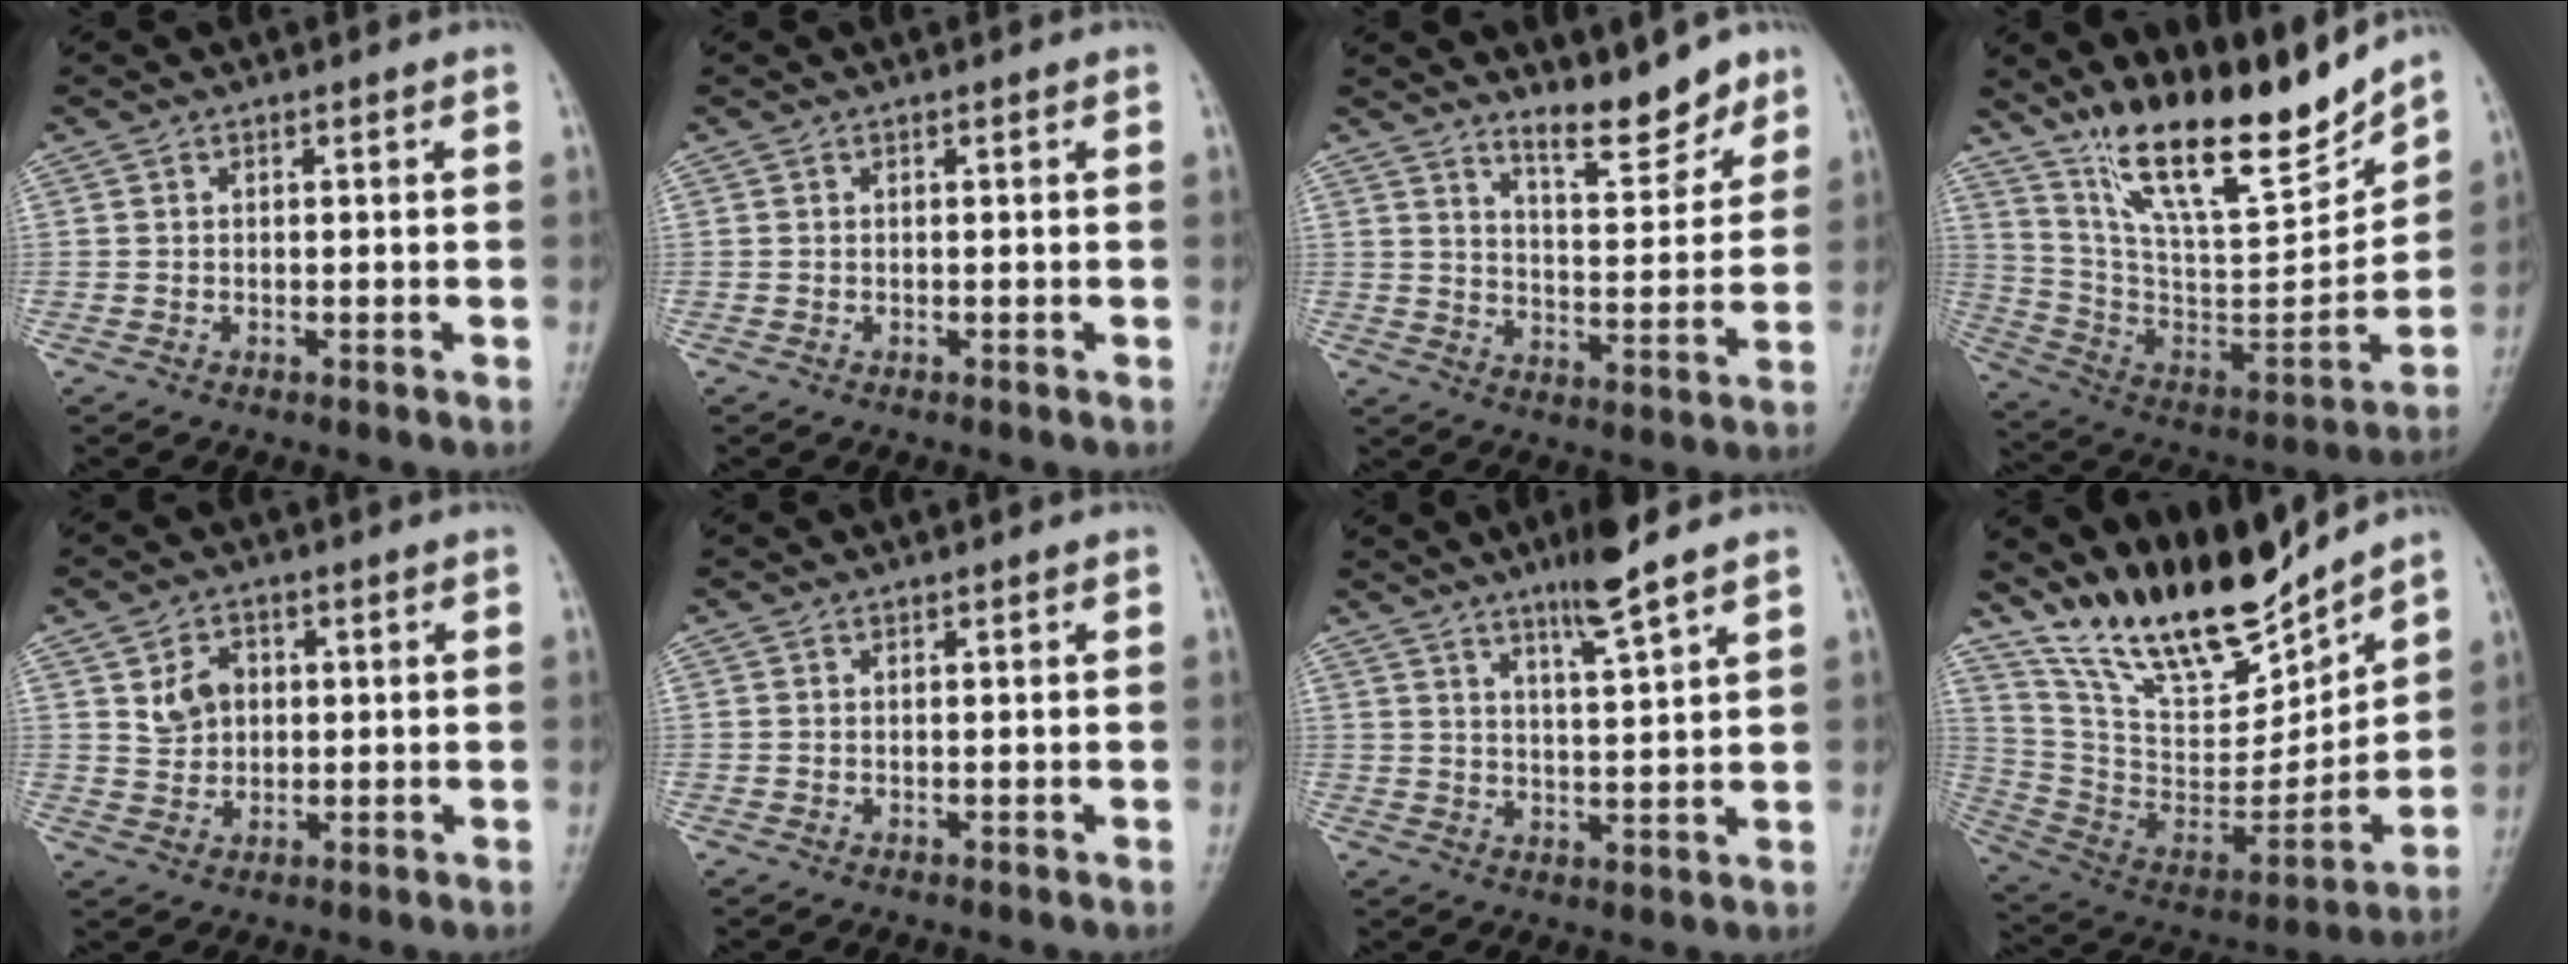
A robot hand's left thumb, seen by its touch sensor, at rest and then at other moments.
{"total": 0.0}
{"total": 8.9, "force": [7.4, 2.5, 4.3], "torque": [-0.045, -0.065, 0.123]}
{"total": 22.9, "force": [17.3, 5.9, 13.7], "torque": [-0.191, -0.090, 0.307]}
{"total": 5.5, "force": [1.4, 4.3, 3.2], "torque": [-0.031, -0.006, 0.026]}
{"total": 0.0}
{"total": 7.3, "force": [5.2, 0.1, 5.2], "torque": [-0.087, -0.035, 0.090]}
{"total": 21.4, "force": [17.6, 6.4, 10.4], "torque": [-0.137, -0.097, 0.323]}